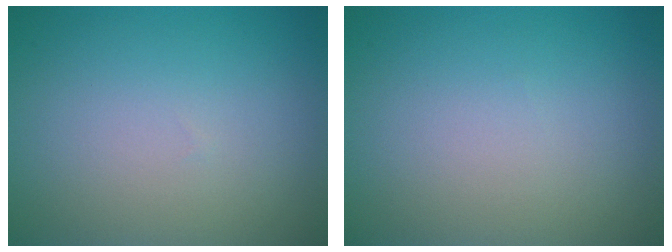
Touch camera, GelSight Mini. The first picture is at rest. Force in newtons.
{"total": 0.0}